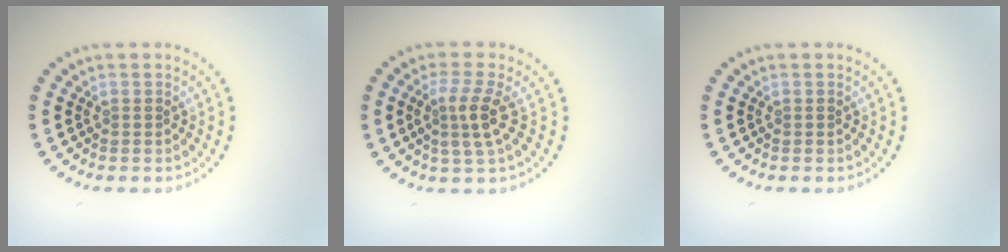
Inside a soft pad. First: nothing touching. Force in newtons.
{"total": 2.8, "press": 2.4, "slide": 1.5}
{"total": 0.0}